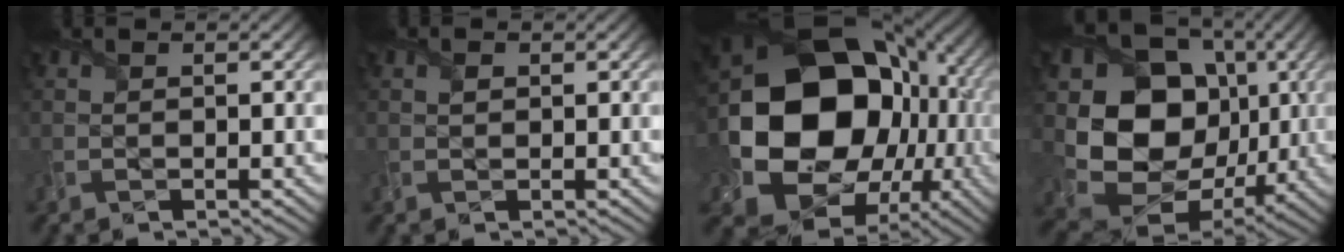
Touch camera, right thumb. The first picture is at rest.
{"total": 0.6, "force": [0.3, 0.4, 0.4], "torque": [-0.009, 0.000, 0.005]}
{"total": 21.3, "force": [-0.9, 17.2, 12.5], "torque": [-0.277, -0.054, 0.016]}
{"total": 16.2, "force": [1.0, 13.5, 8.9], "torque": [-0.185, -0.038, 0.025]}